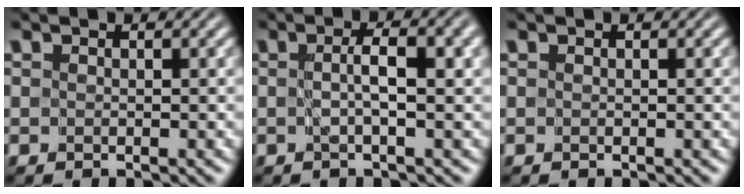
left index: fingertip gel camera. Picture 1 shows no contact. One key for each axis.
{"total": 3.6, "fx": 0.2, "fy": 0.4, "fz": 3.6, "tx": -0.058, "ty": 0.006, "tz": 0.004}
{"total": 0.0}